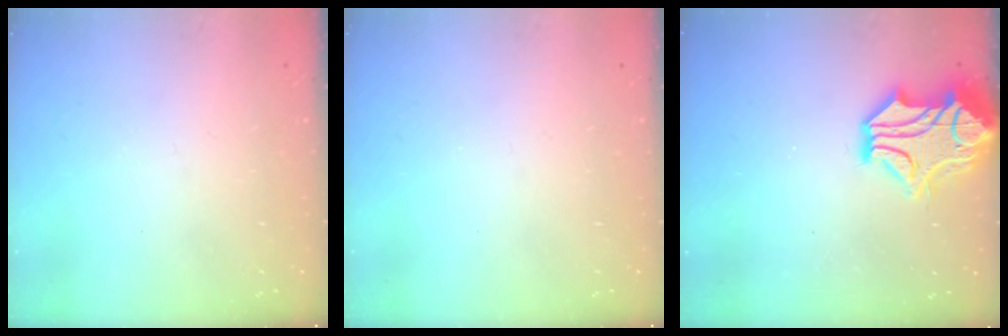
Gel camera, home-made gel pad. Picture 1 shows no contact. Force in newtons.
{"total": 0.0}
{"total": 6.2, "press": 5.8, "slide": 2.2}